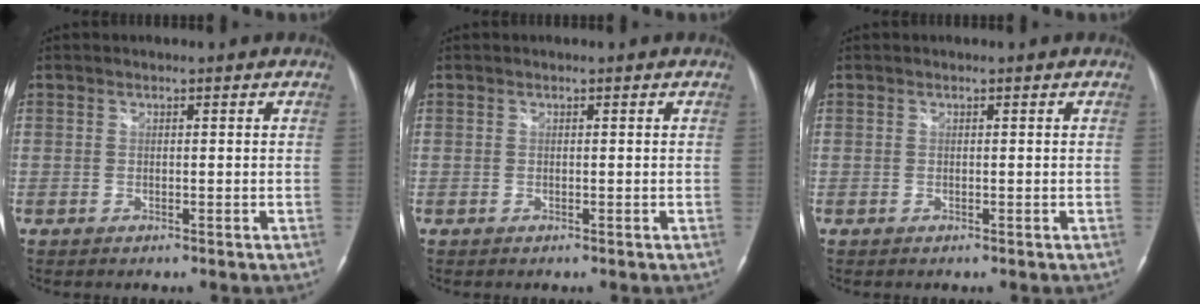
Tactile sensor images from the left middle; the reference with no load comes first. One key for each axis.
{"total": 0.0}
{"total": 0.0}